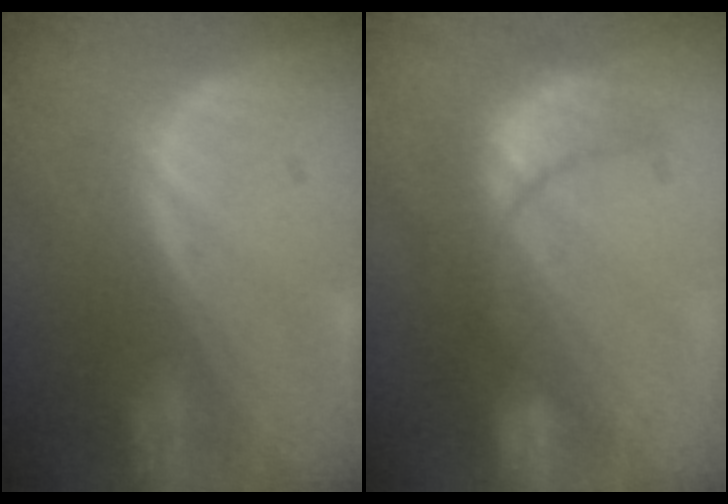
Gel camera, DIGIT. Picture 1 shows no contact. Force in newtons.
{"total": 8.4, "press": 7.9, "slide": 2.6}